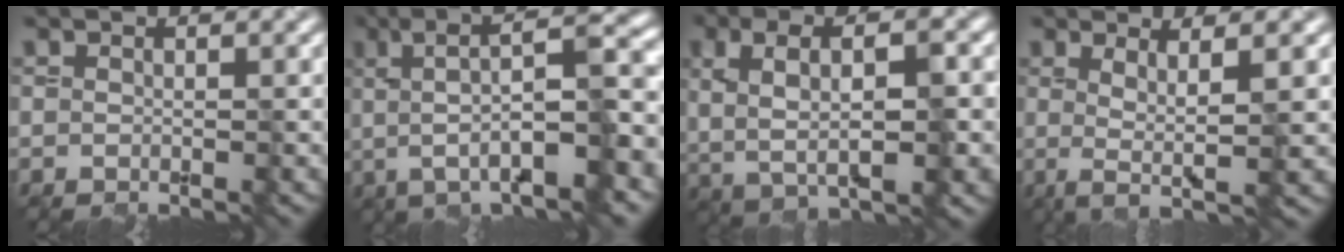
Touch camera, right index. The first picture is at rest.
{"total": 9.3, "force": [0.0, 2.3, 9.1], "torque": [-0.128, 0.017, 0.003]}
{"total": 6.8, "force": [0.3, 2.5, 6.3], "torque": [-0.117, -0.002, 0.009]}
{"total": 4.2, "force": [0.1, 0.5, 4.1], "torque": [-0.074, -0.004, 0.012]}